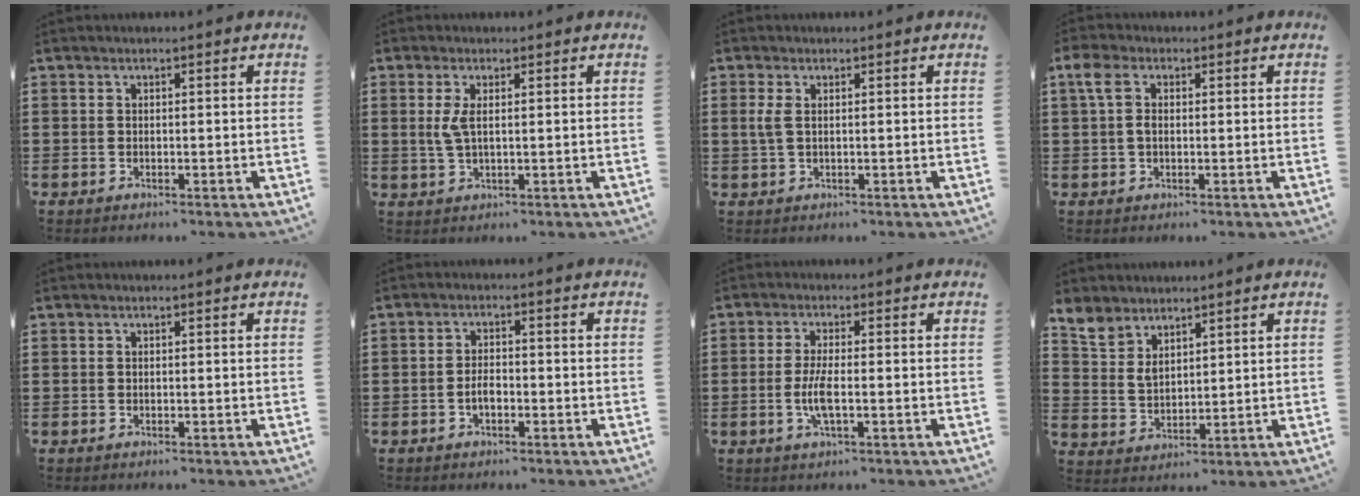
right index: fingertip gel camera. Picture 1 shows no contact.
{"total": 2.9, "force": [0.7, 1.0, 2.6], "torque": [-0.062, 0.004, 0.008]}
{"total": 2.2, "force": [0.4, 1.0, 1.9], "torque": [-0.048, 0.003, 0.004]}
{"total": 3.4, "force": [0.6, 2.2, 2.5], "torque": [-0.064, 0.009, 0.004]}
{"total": 0.0}
{"total": 2.5, "force": [-0.9, 1.2, 2.0], "torque": [-0.046, 0.001, -0.020]}
{"total": 4.5, "force": [-1.1, 1.0, 4.3], "torque": [-0.095, -0.005, -0.026]}
{"total": 5.1, "force": [4.2, 2.6, 1.4], "torque": [-0.045, -0.003, 0.080]}